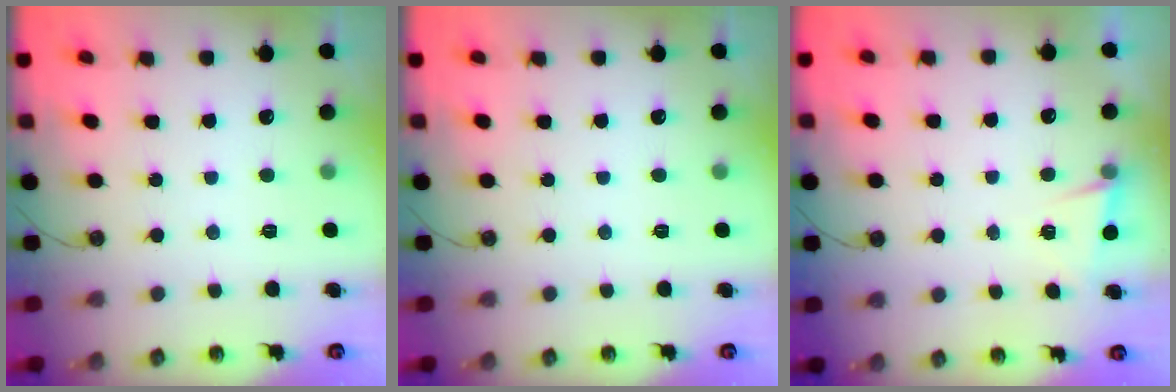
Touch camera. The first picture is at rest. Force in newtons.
{"total": 0.0}
{"total": 2.6, "press": 1.9, "slide": 1.8}